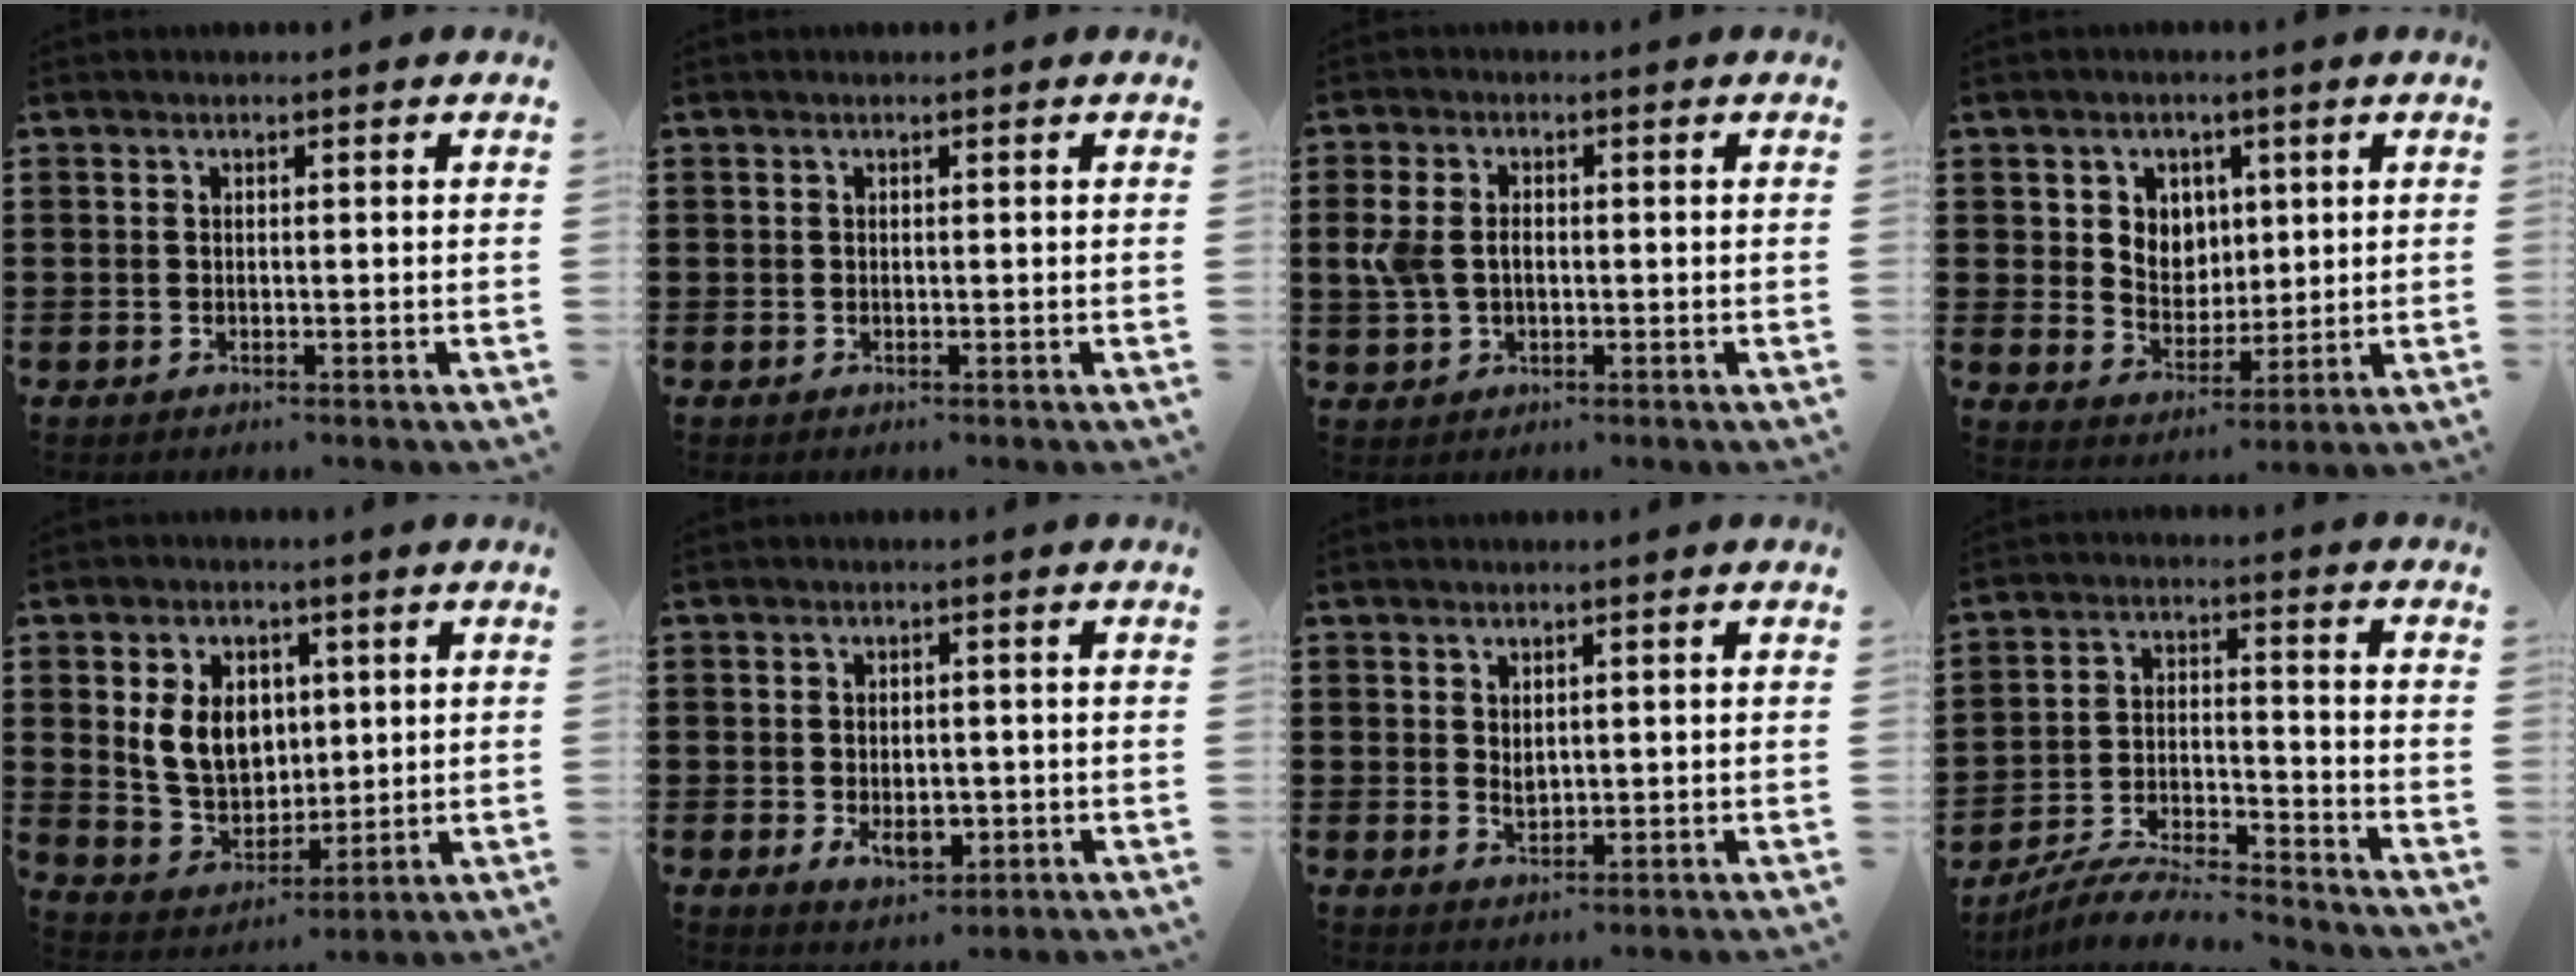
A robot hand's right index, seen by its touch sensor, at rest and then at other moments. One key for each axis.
{"total": 0.0}
{"total": 3.8, "fx": 0.0, "fy": 2.6, "fz": 2.8, "tx": -0.079, "ty": 0.001, "tz": -0.007}
{"total": 4.7, "fx": 2.0, "fy": 4.2, "fz": 0.9, "tx": -0.032, "ty": 0.006, "tz": 0.034}
{"total": 8.0, "fx": 1.7, "fy": 6.1, "fz": 4.9, "tx": -0.120, "ty": 0.011, "tz": 0.029}
{"total": 4.0, "fx": -0.9, "fy": 2.3, "fz": 3.1, "tx": -0.053, "ty": -0.002, "tz": -0.017}
{"total": 1.4, "fx": 0.7, "fy": 0.8, "fz": 1.0, "tx": -0.018, "ty": 0.003, "tz": 0.013}
{"total": 7.2, "fx": -6.9, "fy": 0.0, "fz": 2.1, "tx": -0.044, "ty": 0.003, "tz": -0.135}